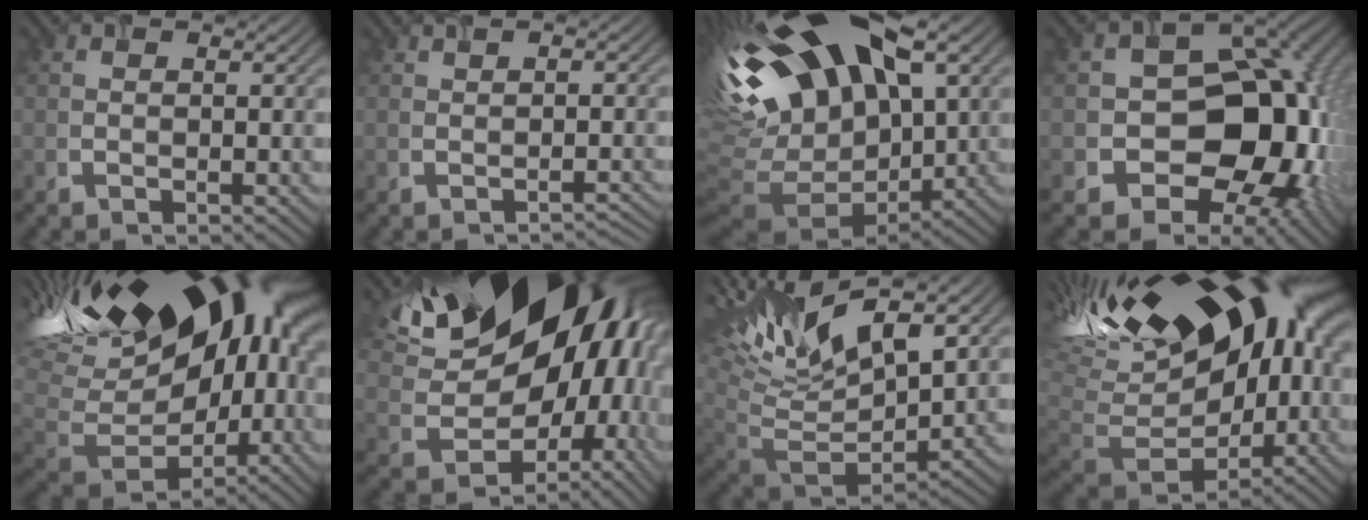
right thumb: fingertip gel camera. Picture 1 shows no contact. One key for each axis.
{"total": 1.1, "fx": -0.5, "fy": 0.3, "fz": 1.0, "tx": -0.015, "ty": 0.003, "tz": -0.007}
{"total": 20.6, "fx": 4.4, "fy": 10.7, "fz": 17.1, "tx": -0.348, "ty": -0.021, "tz": 0.096}
{"total": 16.7, "fx": -3.0, "fy": 12.7, "fz": 10.3, "tx": -0.122, "ty": -0.018, "tz": -0.063}
{"total": 21.9, "fx": 8.0, "fy": 11.6, "fz": 16.8, "tx": -0.306, "ty": 0.025, "tz": 0.147}
{"total": 22.2, "fx": 7.3, "fy": 14.3, "fz": 15.3, "tx": -0.247, "ty": -0.017, "tz": 0.162}
{"total": 14.3, "fx": 6.3, "fy": 5.3, "fz": 11.6, "tx": -0.251, "ty": 0.006, "tz": 0.114}
{"total": 20.5, "fx": 6.1, "fy": 10.8, "fz": 16.4, "tx": -0.311, "ty": 0.013, "tz": 0.114}